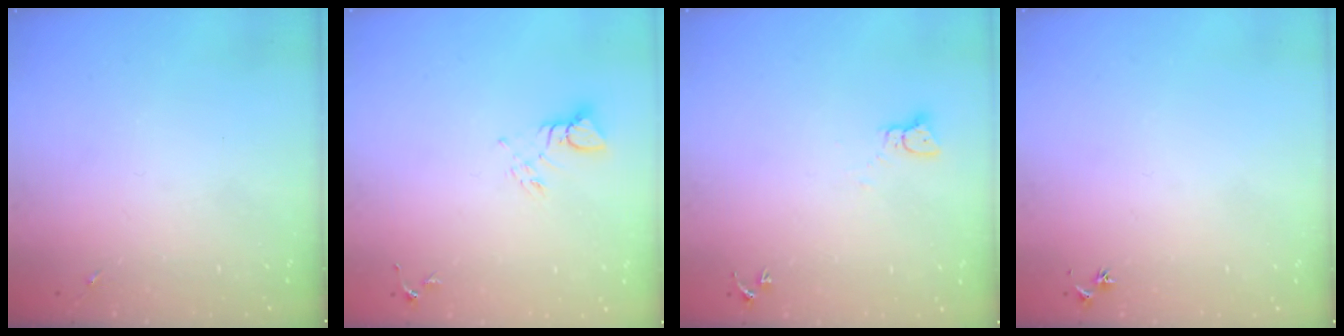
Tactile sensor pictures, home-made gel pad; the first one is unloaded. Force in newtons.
{"total": 3.9, "press": 3.9, "slide": 0.5}
{"total": 2.3, "press": 2.3, "slide": 0.2}
{"total": 2.9, "press": 2.8, "slide": 0.3}